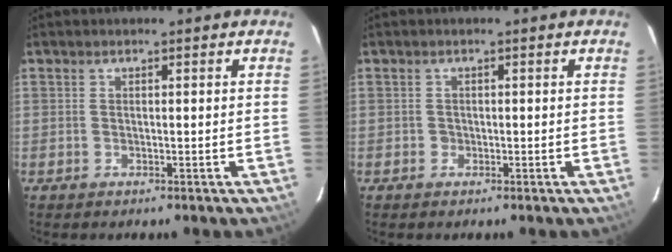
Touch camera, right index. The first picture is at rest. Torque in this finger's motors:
{"motor_torque": [0.27, 0.00, 0.04, 0.01]}